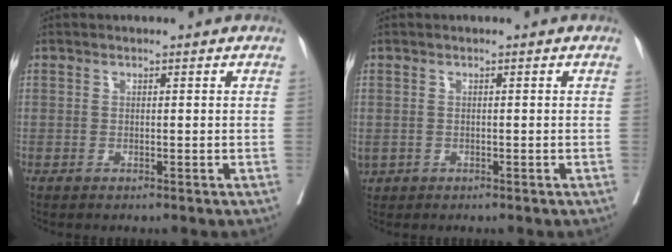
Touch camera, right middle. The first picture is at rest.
{"total": 1.6, "force": [-0.4, 1.3, 0.8], "torque": [-0.024, 0.002, 0.002]}